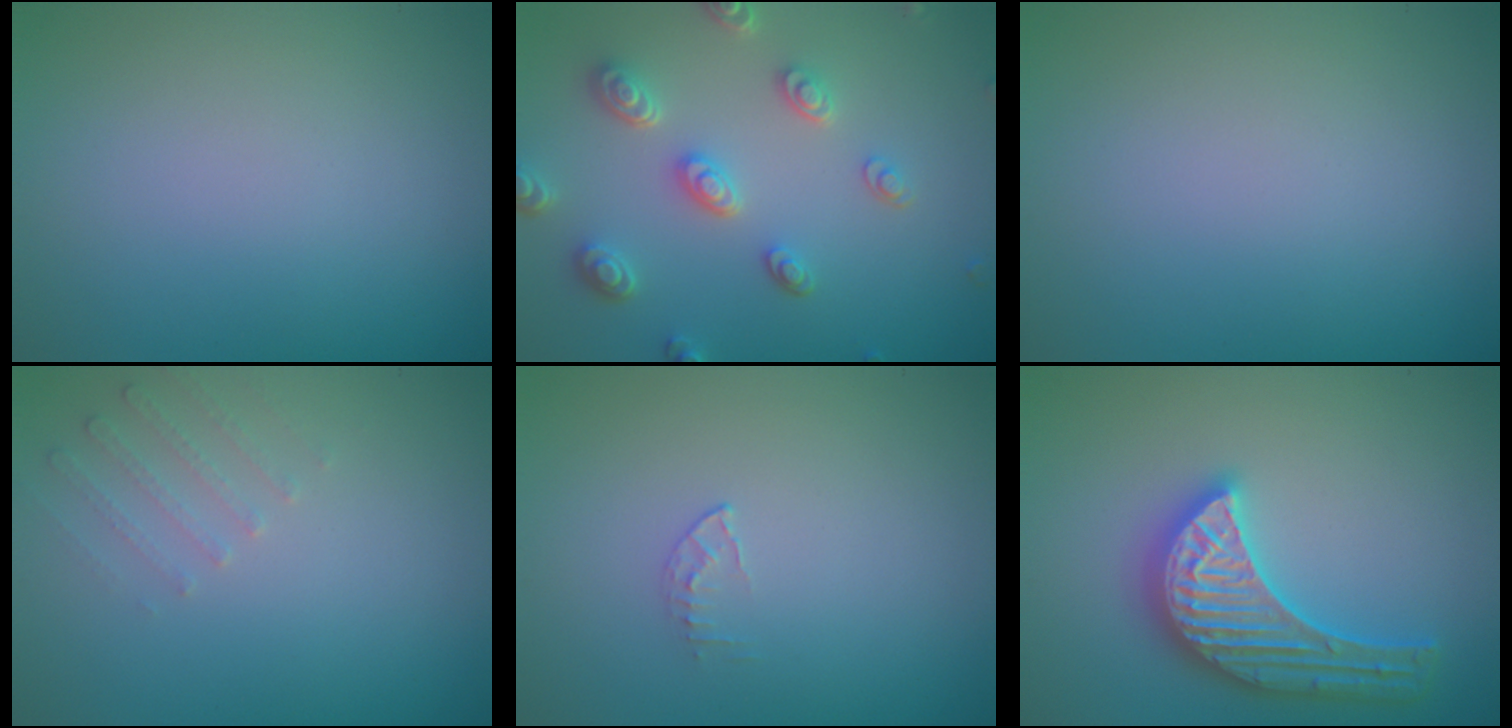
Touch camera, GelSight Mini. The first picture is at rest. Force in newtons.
{"total": 4.5, "press": 3.7, "slide": 2.6}
{"total": 0.0}
{"total": 1.6, "press": 1.6, "slide": 0.4}
{"total": 0.6, "press": 0.4, "slide": 0.4}
{"total": 5.6, "press": 5.6, "slide": 0.7}